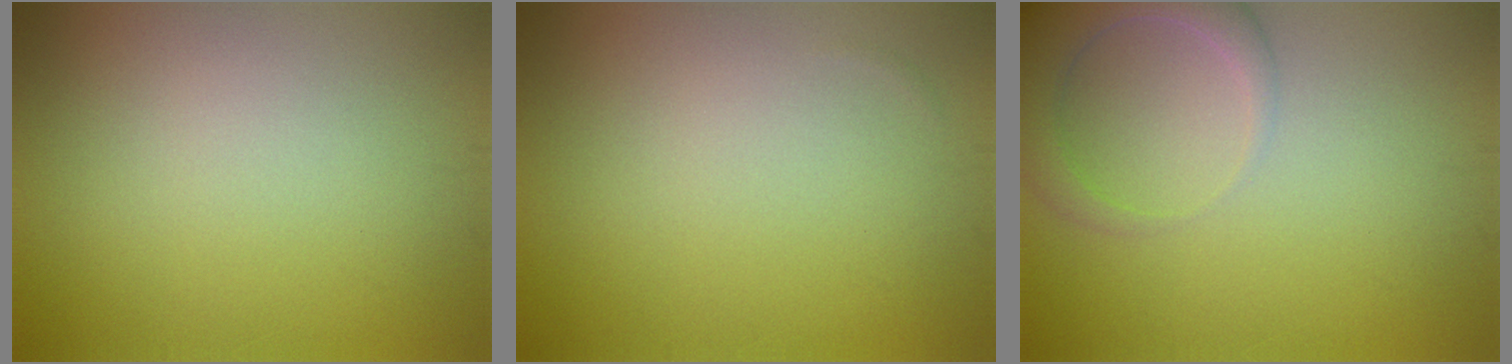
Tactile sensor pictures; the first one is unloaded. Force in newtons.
{"total": 0.0}
{"total": 4.8, "press": 4.8, "slide": 0.6}